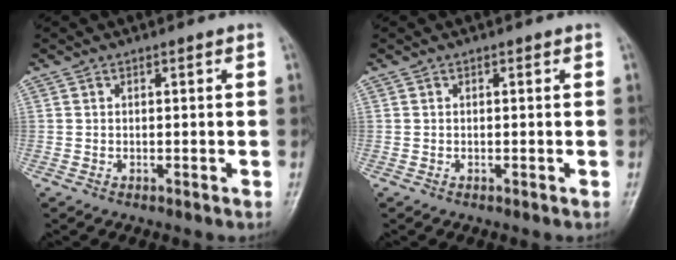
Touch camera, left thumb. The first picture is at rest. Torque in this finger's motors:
{"motor_torque": [0.01, -0.01, -0.02, -0.02, 0.00]}